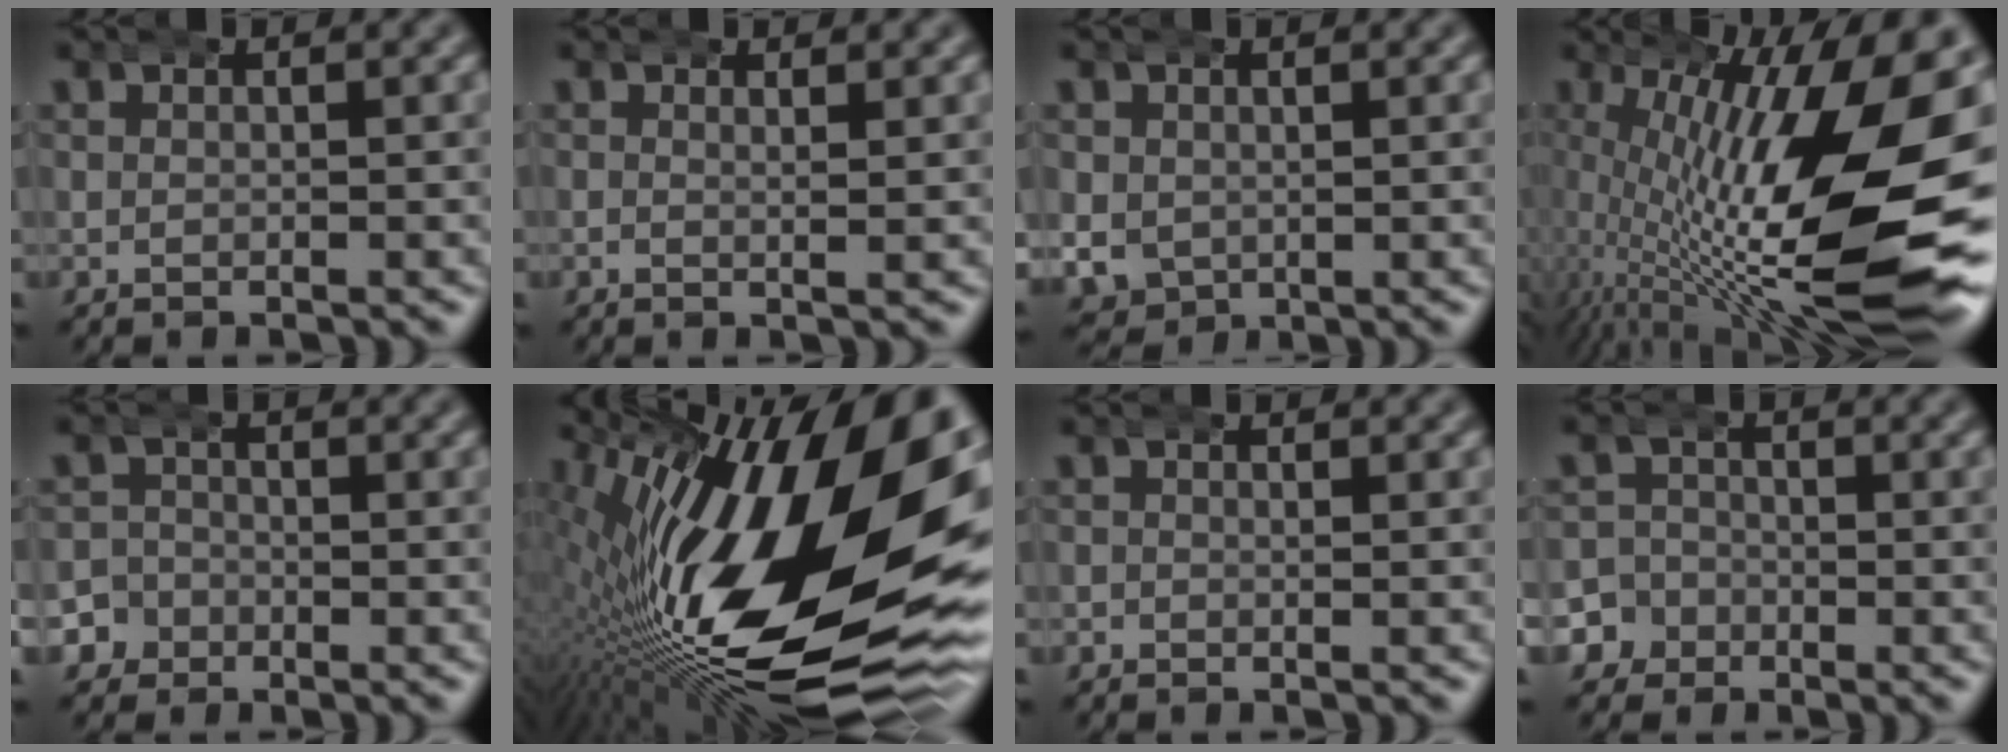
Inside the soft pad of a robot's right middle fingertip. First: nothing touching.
{"total": 0.8, "force": [0.5, -0.2, 0.6], "torque": [-0.011, -0.010, 0.007]}
{"total": 6.0, "force": [-1.0, 5.5, 2.0], "torque": [-0.077, -0.040, -0.003]}
{"total": 18.3, "force": [-1.2, 6.7, 17.0], "torque": [-0.239, -0.013, -0.001]}
{"total": 4.7, "force": [-1.6, 4.4, 0.9], "torque": [-0.034, -0.009, -0.039]}
{"total": 26.6, "force": [-1.7, 11.7, 23.8], "torque": [-0.357, -0.004, 0.000]}
{"total": 0.9, "force": [0.0, 0.9, 0.1], "torque": [0.002, -0.001, -0.005]}
{"total": 5.7, "force": [-2.1, 5.2, 1.1], "torque": [-0.040, -0.012, -0.047]}